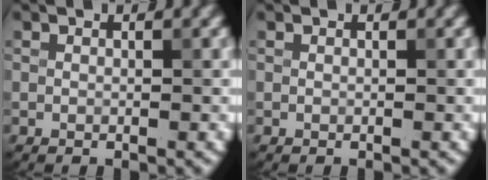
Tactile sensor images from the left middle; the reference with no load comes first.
{"total": 0.0}